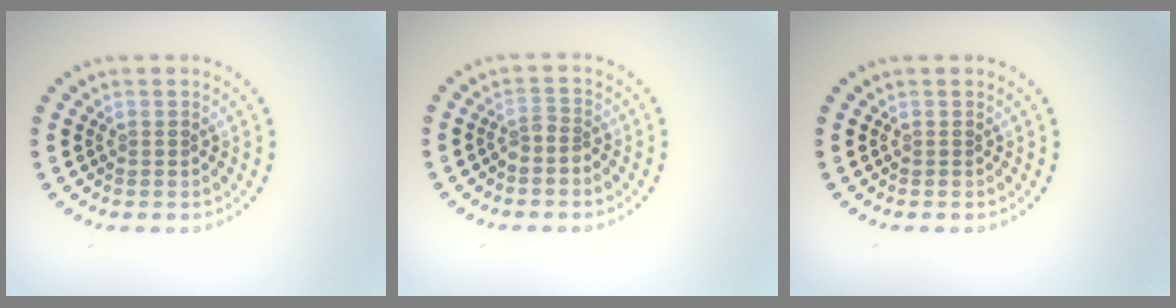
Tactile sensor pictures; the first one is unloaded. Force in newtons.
{"total": 1.5, "press": 1.1, "slide": 1.0}
{"total": 0.0}